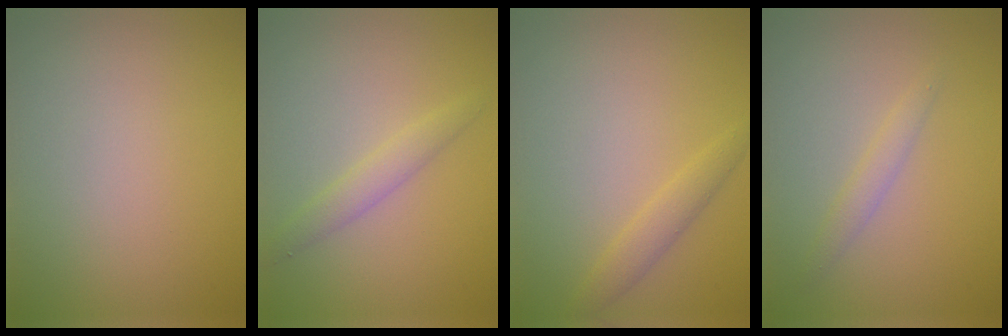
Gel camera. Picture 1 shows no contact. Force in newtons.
{"total": 1.9, "press": 1.9, "slide": 0.1}
{"total": 1.8, "press": 1.8, "slide": 0.1}
{"total": 1.4, "press": 1.4, "slide": 0.1}